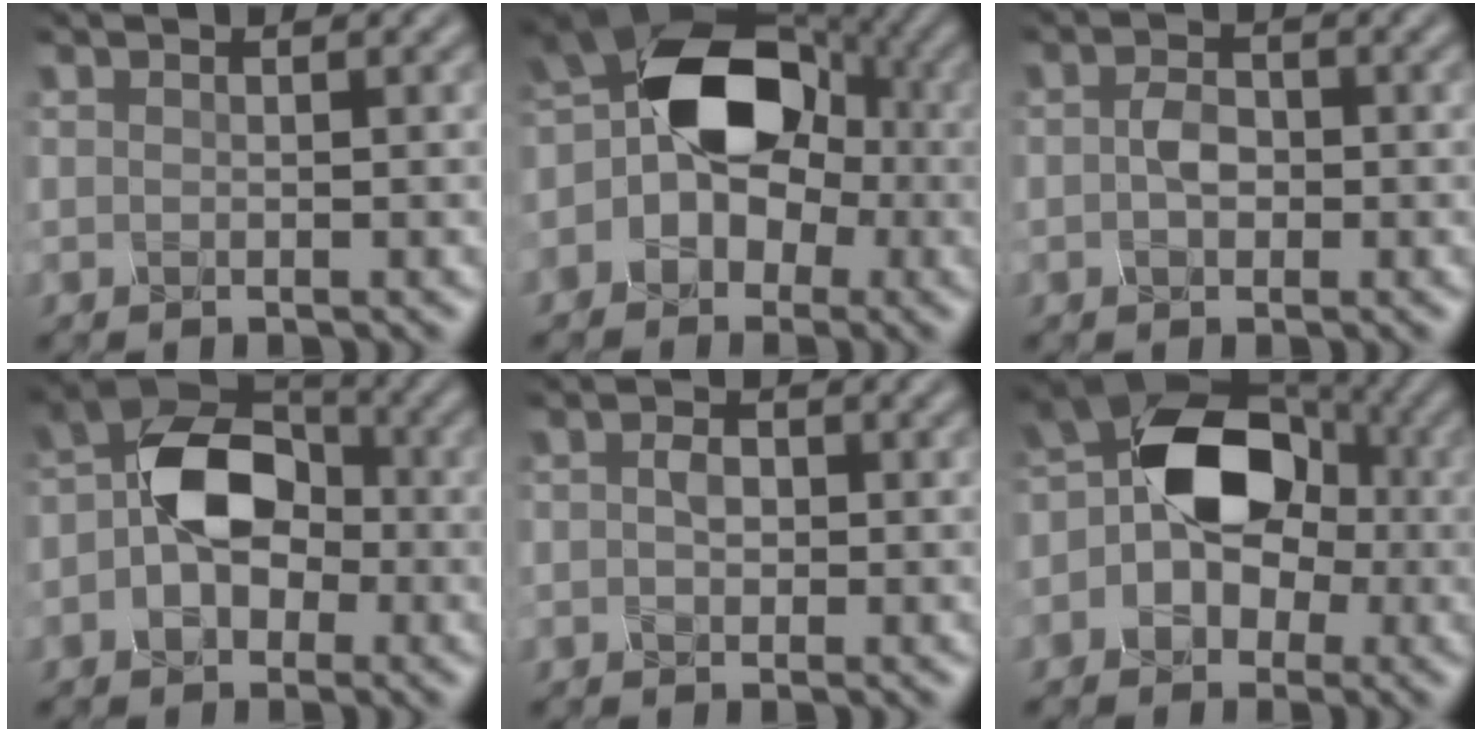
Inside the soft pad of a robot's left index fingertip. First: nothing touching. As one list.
[{"total": 10.9, "force": [-0.4, 7.9, 7.5], "torque": [-0.078, 0.029, -0.038]}, {"total": 2.1, "force": [-0.3, 1.4, 1.5], "torque": [-0.031, 0.003, -0.009]}, {"total": 7.0, "force": [-1.0, 4.9, 4.9], "torque": [-0.080, 0.014, -0.029]}, {"total": 1.6, "force": [-0.2, 1.1, 1.2], "torque": [-0.021, 0.003, -0.008]}, {"total": 9.9, "force": [-0.5, 7.4, 6.6], "torque": [-0.060, 0.026, -0.037]}]